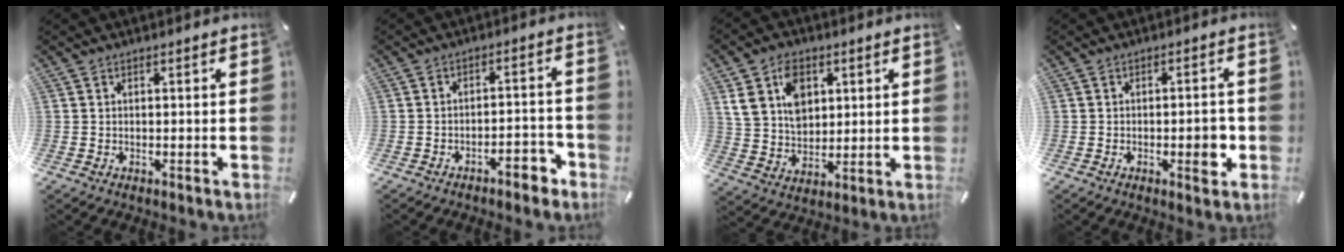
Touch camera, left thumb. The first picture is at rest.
{"total": 6.0, "force": [-4.1, 2.4, 3.6], "torque": [-0.053, 0.025, -0.070]}
{"total": 10.8, "force": [4.0, 8.2, 5.8], "torque": [-0.116, 0.003, 0.072]}
{"total": 5.4, "force": [-1.3, 2.4, 4.7], "torque": [-0.066, 0.008, -0.021]}